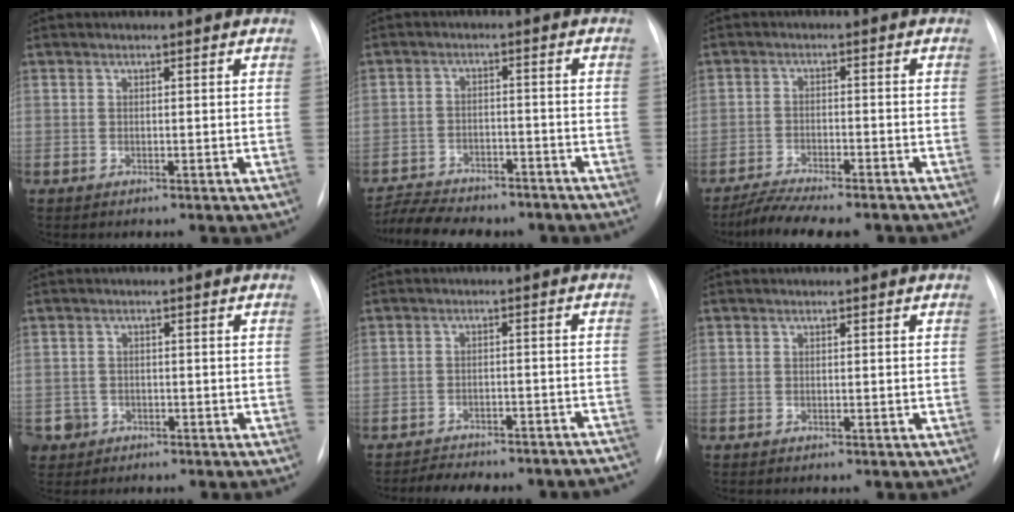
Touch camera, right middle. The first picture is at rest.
{"total": 12.3, "force": [-10.8, 4.1, 4.4], "torque": [-0.083, 0.014, -0.151]}
{"total": 9.4, "force": [-8.1, 1.6, 4.5], "torque": [-0.070, -0.010, -0.126]}
{"total": 3.5, "force": [-1.7, 3.0, -0.2], "torque": [0.003, 0.009, -0.031]}
{"total": 14.9, "force": [-13.9, 3.2, 4.2], "torque": [-0.068, 0.019, -0.166]}
{"total": 0.0}